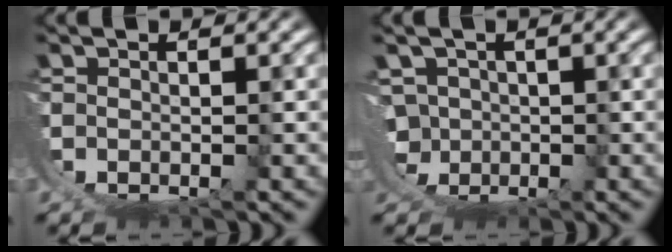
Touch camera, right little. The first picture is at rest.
{"total": 7.8, "force": [-1.3, 7.1, 2.8], "torque": [-0.084, -0.040, -0.017]}